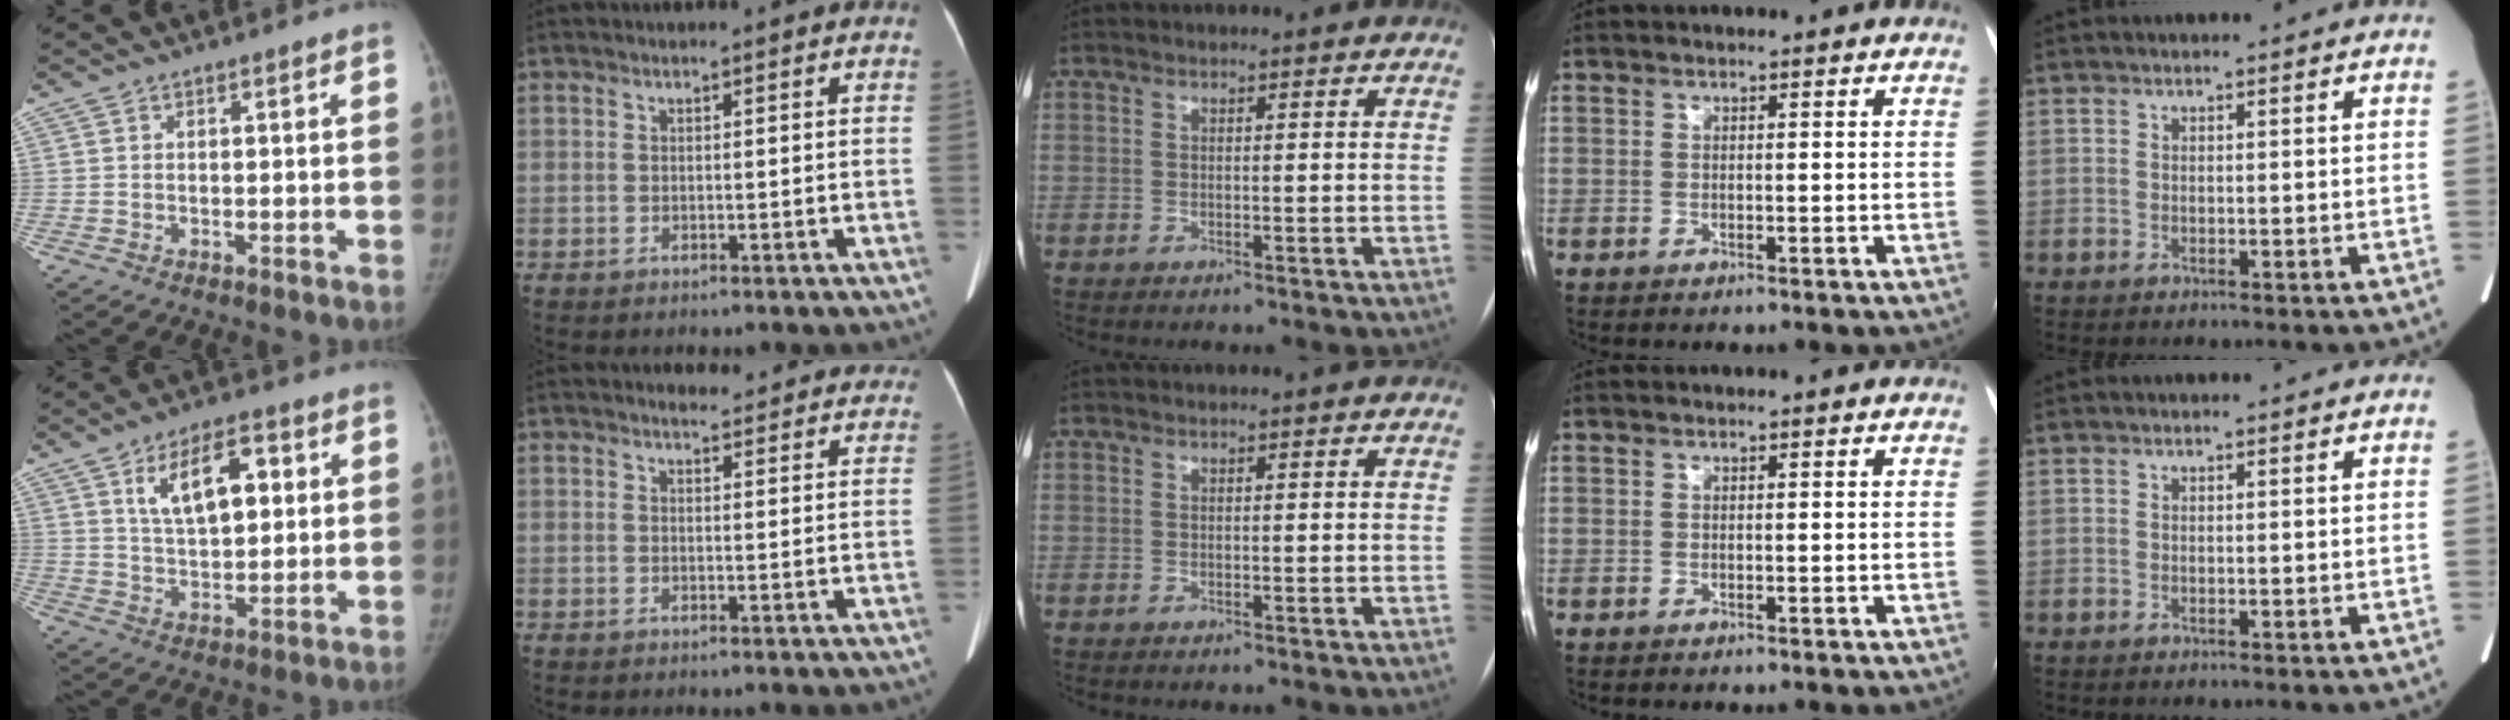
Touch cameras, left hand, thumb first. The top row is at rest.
{"thumb": {"total": 11.7, "force": [3.9, 5.8, 9.3], "torque": [-0.128, -0.008, 0.069]}, "index": {"total": 8.4, "force": [8.0, 2.0, 1.5], "torque": [0.003, 0.001, 0.071]}}